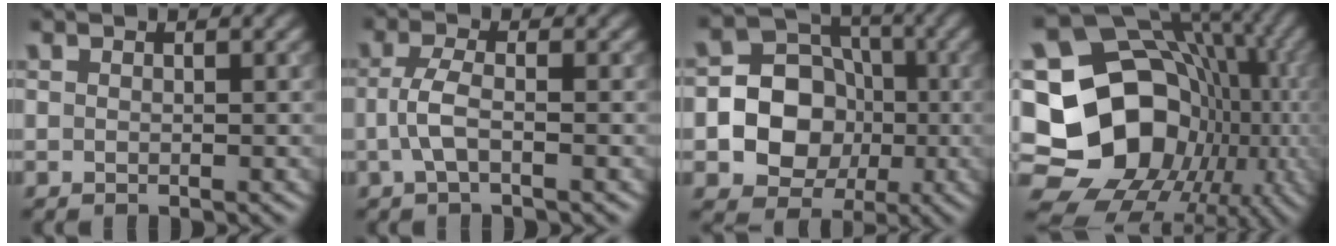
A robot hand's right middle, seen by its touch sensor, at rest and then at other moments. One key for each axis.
{"total": 2.4, "fx": -0.6, "fy": 0.7, "fz": 2.2, "tx": -0.050, "ty": 0.003, "tz": -0.015}
{"total": 9.2, "fx": -1.6, "fy": 8.1, "fz": 4.0, "tx": -0.061, "ty": 0.002, "tz": -0.056}
{"total": 21.5, "fx": -3.2, "fy": 18.5, "fz": 10.5, "tx": -0.152, "ty": 0.019, "tz": -0.072}